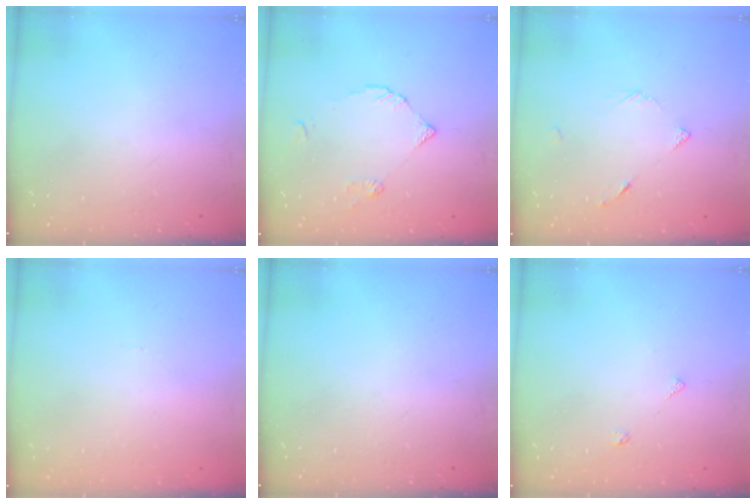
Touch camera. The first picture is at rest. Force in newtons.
{"total": 4.1, "press": 4.0, "slide": 0.6}
{"total": 3.3, "press": 3.3, "slide": 0.5}
{"total": 0.5, "press": 0.5, "slide": 0.2}
{"total": 0.0}
{"total": 4.4, "press": 4.3, "slide": 1.0}